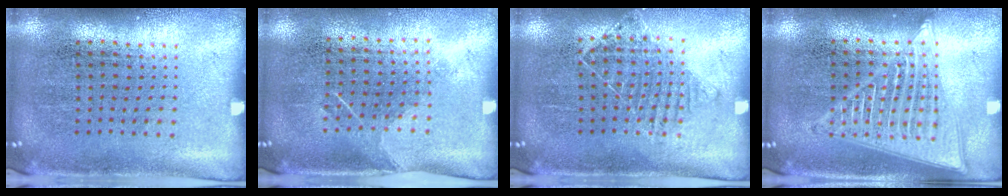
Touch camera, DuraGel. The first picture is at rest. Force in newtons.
{"total": 1.2, "press": 0.9, "slide": 0.7}
{"total": 0.9, "press": 0.9, "slide": 0.2}
{"total": 2.9, "press": 2.9, "slide": 0.3}